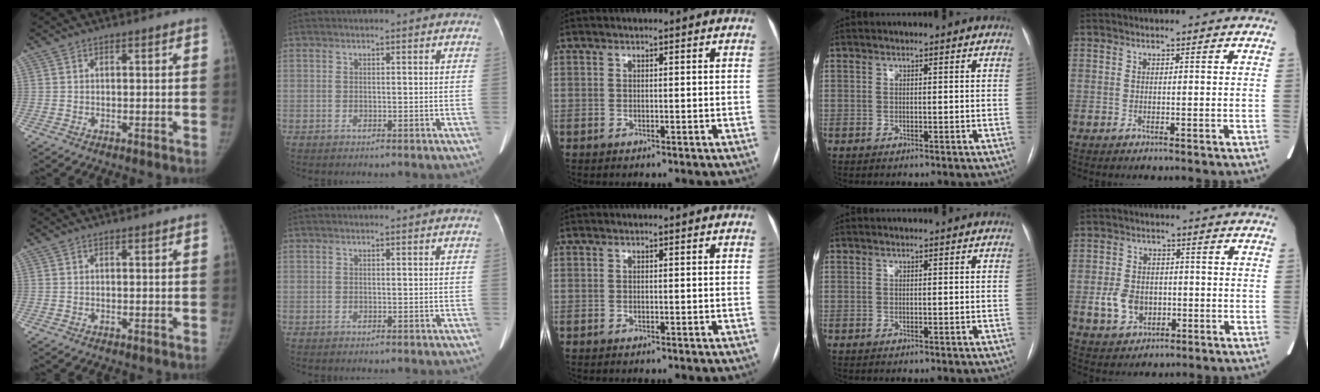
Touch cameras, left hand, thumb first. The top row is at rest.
{"little": {"total": 5.8, "force": [-1.3, 4.7, 3.0], "torque": [-0.065, 0.008, -0.011]}}